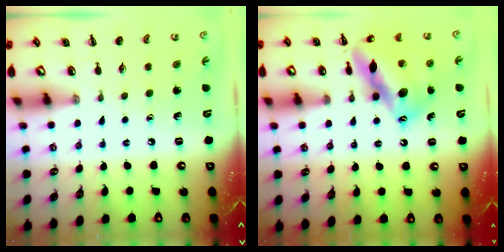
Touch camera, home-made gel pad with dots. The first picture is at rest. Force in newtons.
{"total": 16.9, "press": 16.7, "slide": 3.1}